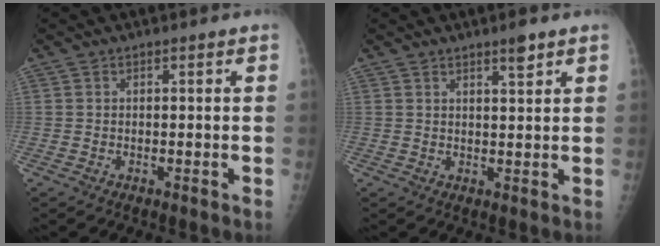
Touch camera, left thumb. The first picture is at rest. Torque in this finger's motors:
{"motor_torque": [0.03, 0.25, -0.31, -0.14, 0.03]}